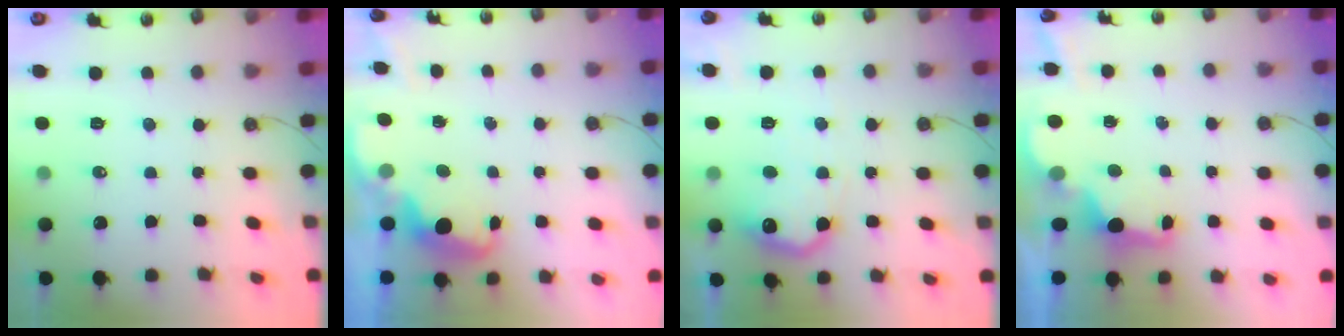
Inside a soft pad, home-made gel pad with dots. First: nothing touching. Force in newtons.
{"total": 2.6, "press": 2.4, "slide": 0.8}
{"total": 13.6, "press": 13.6, "slide": 0.7}
{"total": 2.5, "press": 2.4, "slide": 0.7}